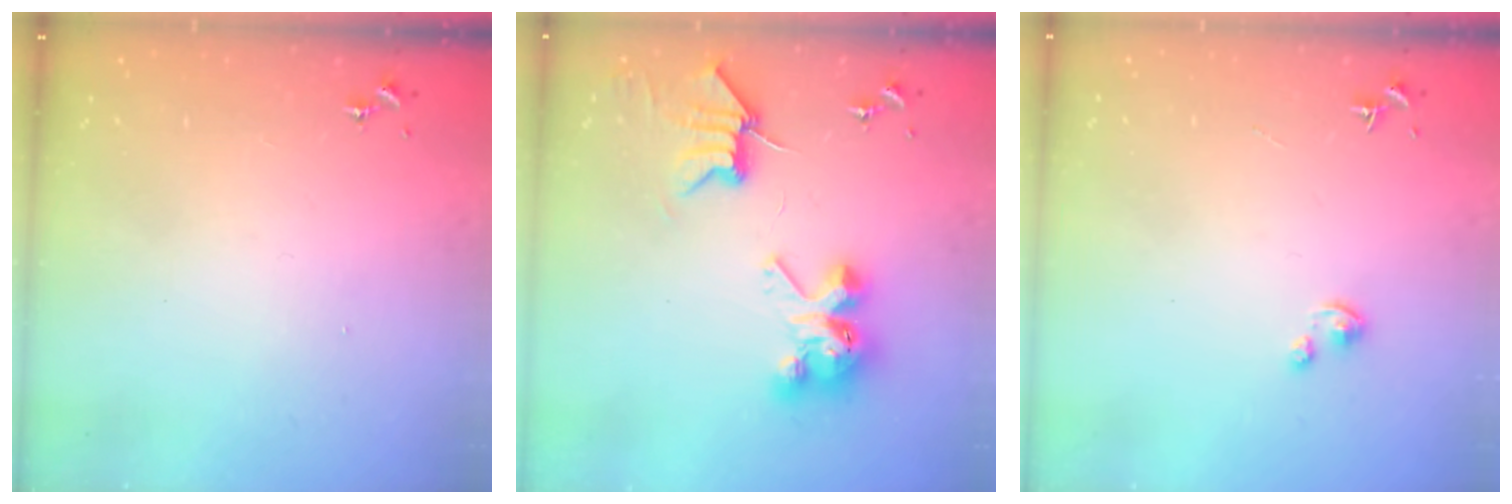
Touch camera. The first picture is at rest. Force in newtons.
{"total": 8.9, "press": 8.8, "slide": 0.6}
{"total": 2.6, "press": 2.6, "slide": 0.2}